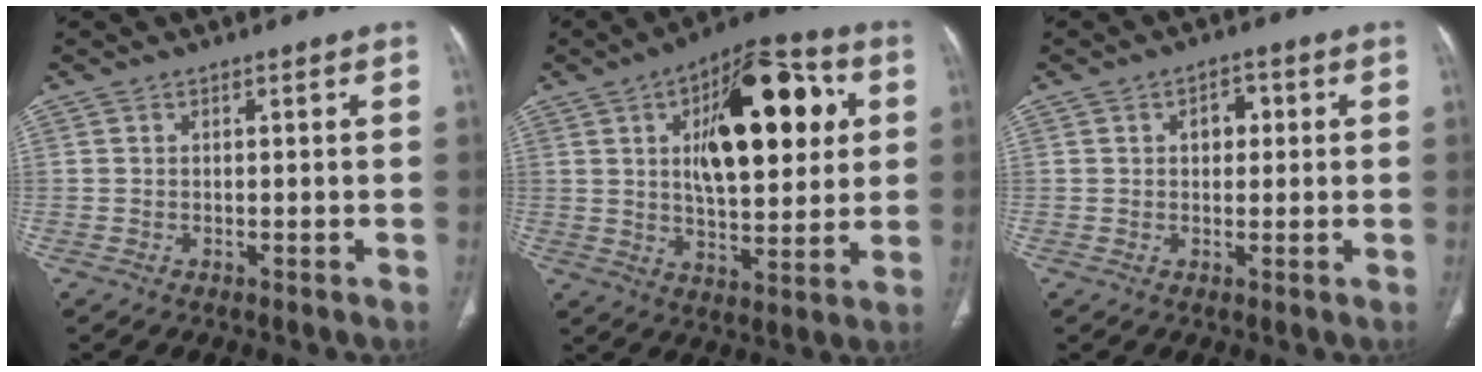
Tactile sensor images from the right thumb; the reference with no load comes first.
{"total": 22.5, "force": [5.8, 10.4, 19.1], "torque": [-0.242, 0.001, 0.084]}
{"total": 3.6, "force": [0.8, 2.5, 2.4], "torque": [-0.018, 0.006, 0.007]}